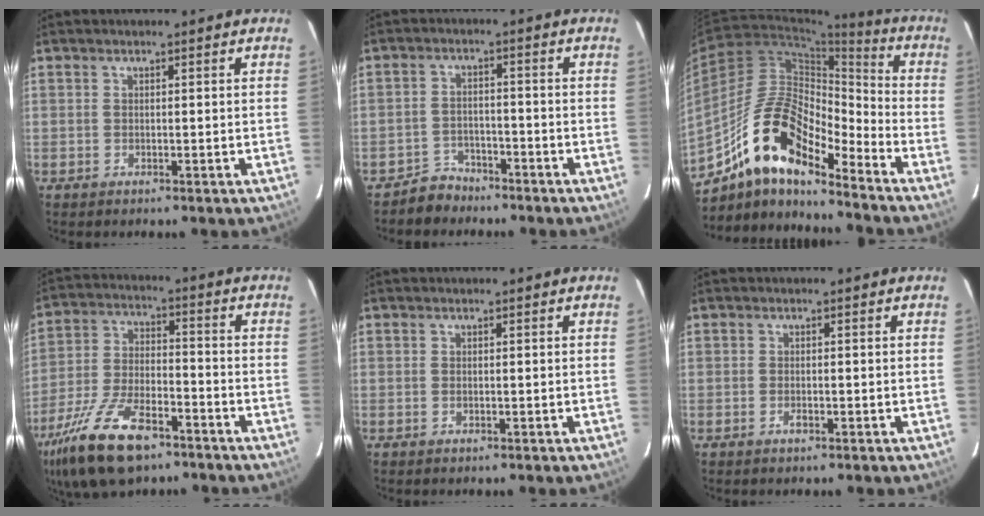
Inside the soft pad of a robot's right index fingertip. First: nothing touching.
{"total": 4.4, "force": [-3.7, 2.4, -0.2], "torque": [-0.009, 0.016, -0.066]}
{"total": 16.9, "force": [-12.0, 5.5, 10.6], "torque": [-0.189, 0.009, -0.231]}
{"total": 18.0, "force": [-11.9, 7.3, 11.4], "torque": [-0.247, -0.028, -0.216]}
{"total": 0.0}
{"total": 1.1, "force": [-0.7, 0.5, 0.8], "torque": [-0.014, 0.000, -0.012]}